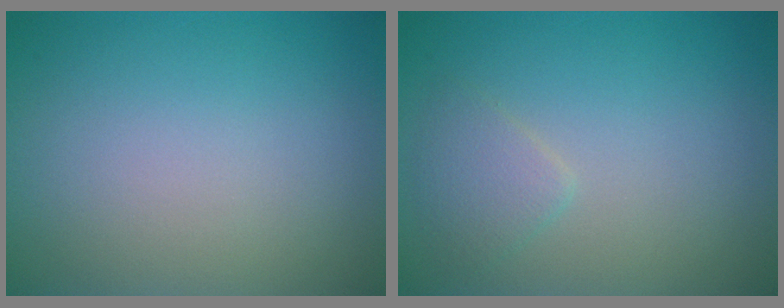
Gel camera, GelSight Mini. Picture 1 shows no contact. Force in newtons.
{"total": 1.6, "press": 1.6, "slide": 0.1}